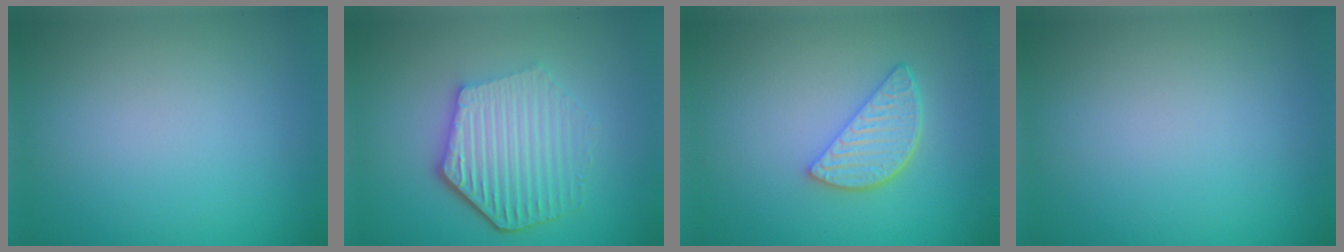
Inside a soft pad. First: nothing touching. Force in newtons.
{"total": 6.1, "press": 4.5, "slide": 4.0}
{"total": 3.5, "press": 2.9, "slide": 2.0}
{"total": 0.0}